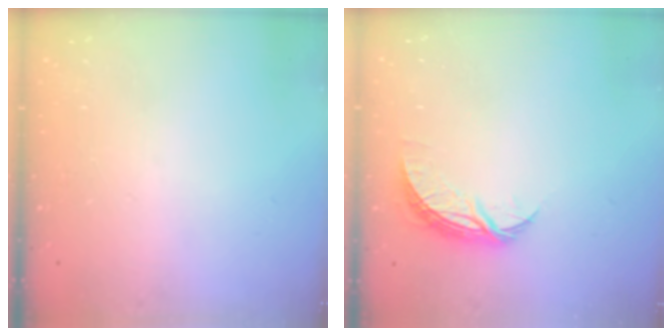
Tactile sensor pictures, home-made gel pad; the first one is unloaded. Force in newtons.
{"total": 7.1, "press": 7.1, "slide": 0.3}